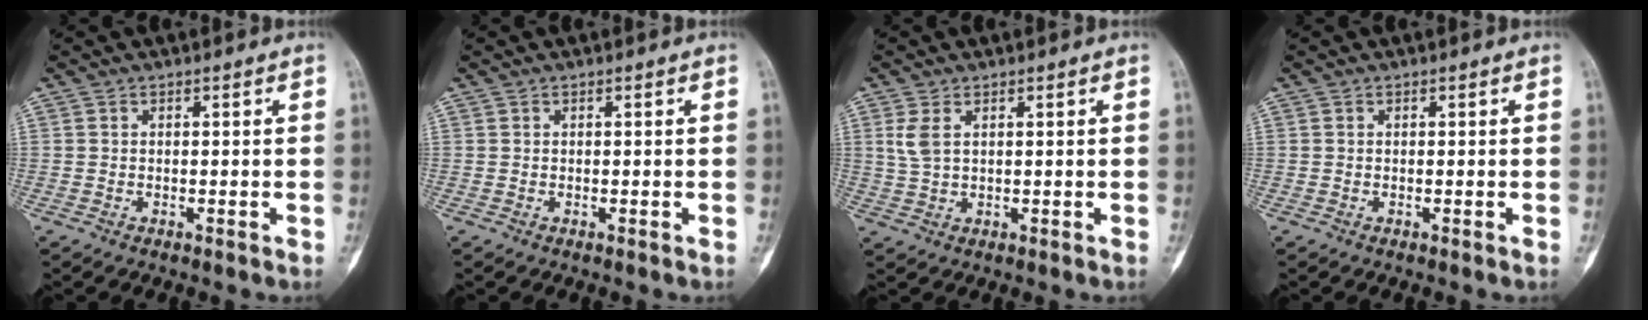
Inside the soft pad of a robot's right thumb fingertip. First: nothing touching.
{"total": 0.0}
{"total": 3.3, "force": [1.2, 1.6, 2.6], "torque": [-0.064, 0.003, 0.033]}
{"total": 0.0}